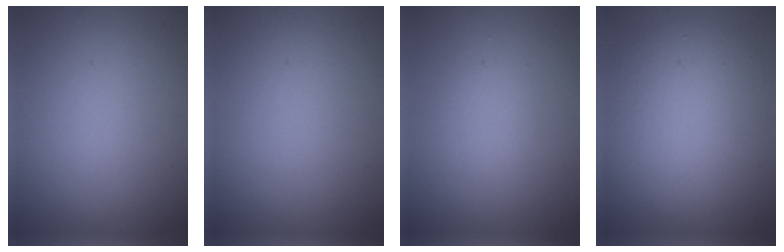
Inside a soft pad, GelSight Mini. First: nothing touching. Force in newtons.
{"total": 0.0}
{"total": 1.4, "press": 1.4, "slide": 0.1}
{"total": 7.3, "press": 7.3, "slide": 0.4}